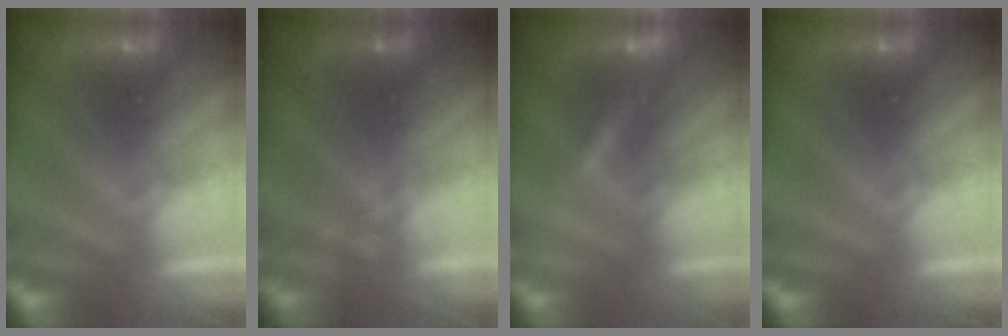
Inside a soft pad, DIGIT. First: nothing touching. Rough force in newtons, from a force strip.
{"total": 1.4}
{"total": 3.7}
{"total": 0.0}